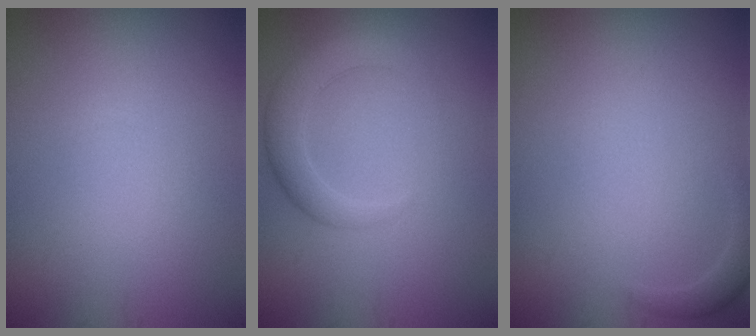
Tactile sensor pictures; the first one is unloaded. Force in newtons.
{"total": 3.3, "press": 3.3, "slide": 0.3}
{"total": 1.2, "press": 1.2, "slide": 0.2}